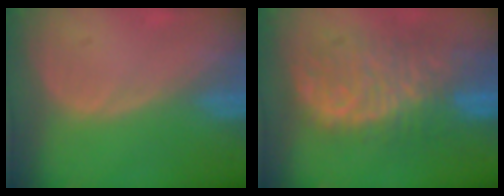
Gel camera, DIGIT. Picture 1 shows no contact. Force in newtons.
{"total": 11.4, "press": 9.8, "slide": 5.9}